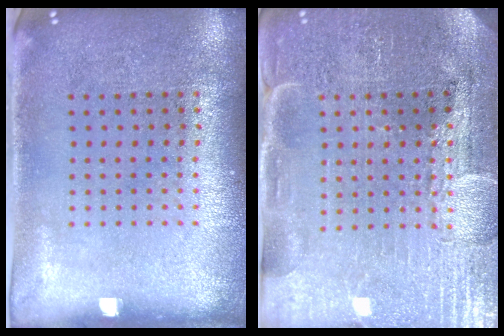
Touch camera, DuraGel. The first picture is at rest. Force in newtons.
{"total": 4.0, "press": 3.8, "slide": 1.4}